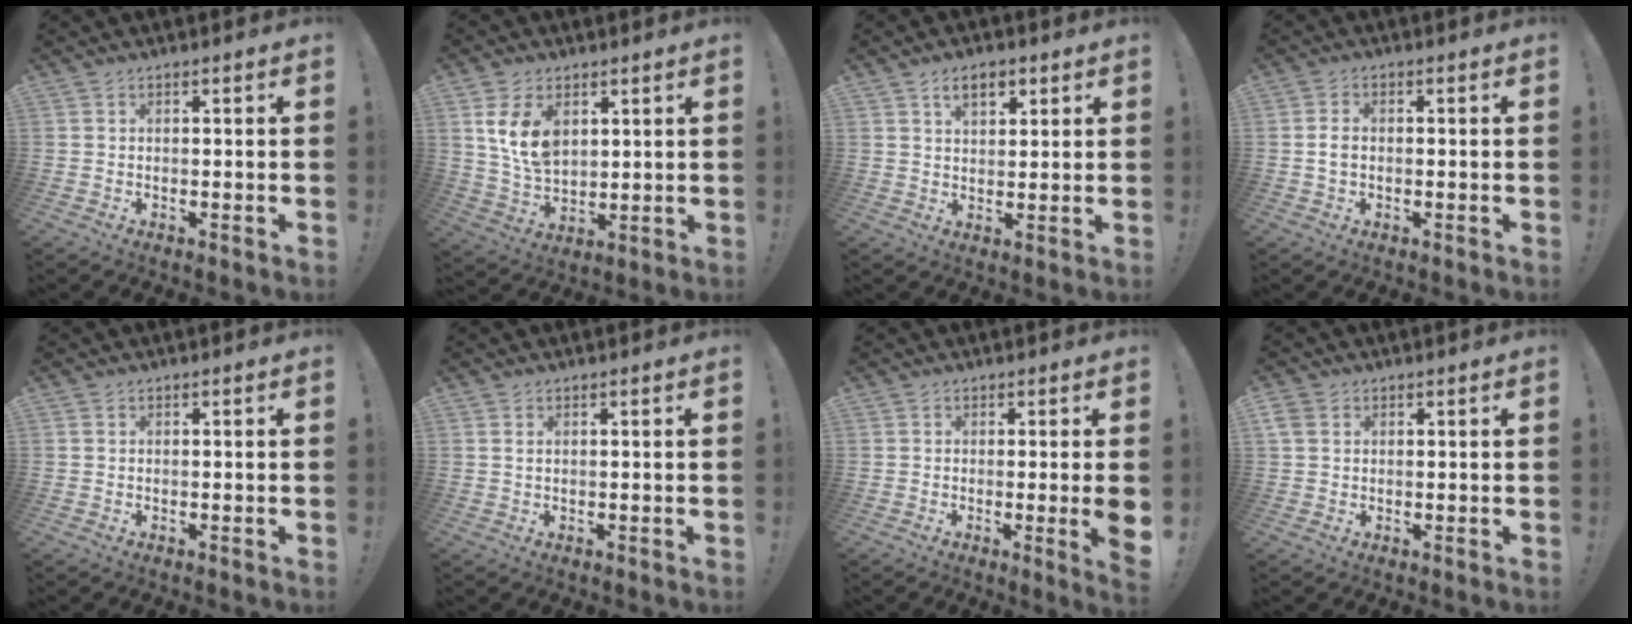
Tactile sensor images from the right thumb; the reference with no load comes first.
{"total": 11.2, "force": [4.5, 7.5, 7.0], "torque": [-0.134, -0.012, 0.089]}
{"total": 5.7, "force": [3.0, 3.2, 3.6], "torque": [-0.048, -0.005, 0.051]}
{"total": 2.3, "force": [-0.1, 1.6, 1.6], "torque": [-0.021, 0.006, -0.004]}
{"total": 0.0}
{"total": 0.7, "force": [0.4, 0.4, 0.4], "torque": [-0.009, 0.001, 0.008]}
{"total": 5.0, "force": [-0.4, -0.2, 5.0], "torque": [-0.071, -0.011, -0.002]}
{"total": 3.9, "force": [1.5, 3.2, 1.7], "torque": [-0.028, 0.001, 0.031]}